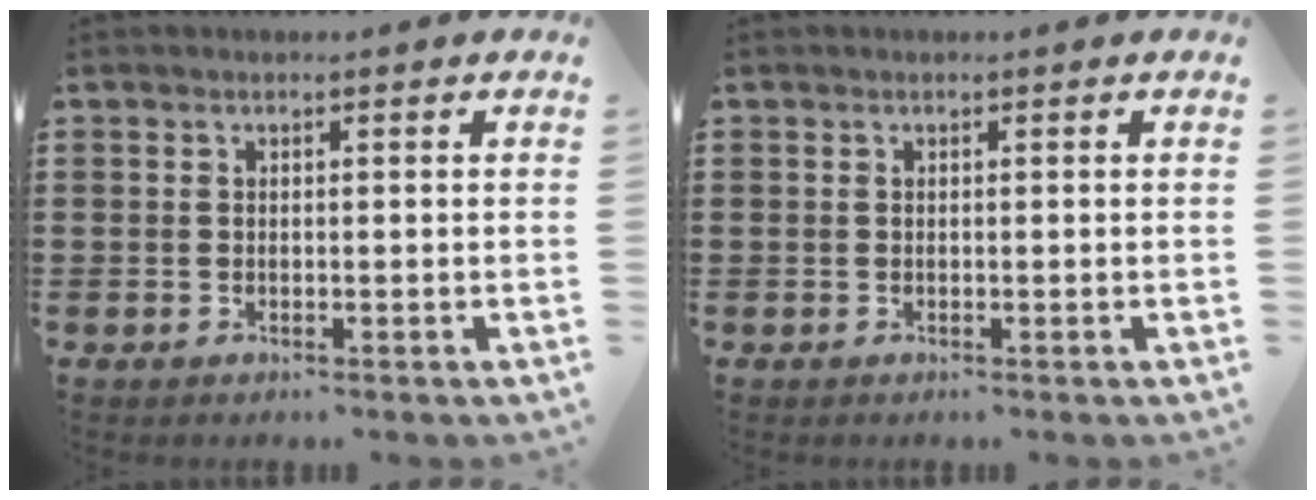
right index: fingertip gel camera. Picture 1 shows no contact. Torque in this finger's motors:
{"motor_torque": [0.00, 0.00, 0.00, 0.00]}